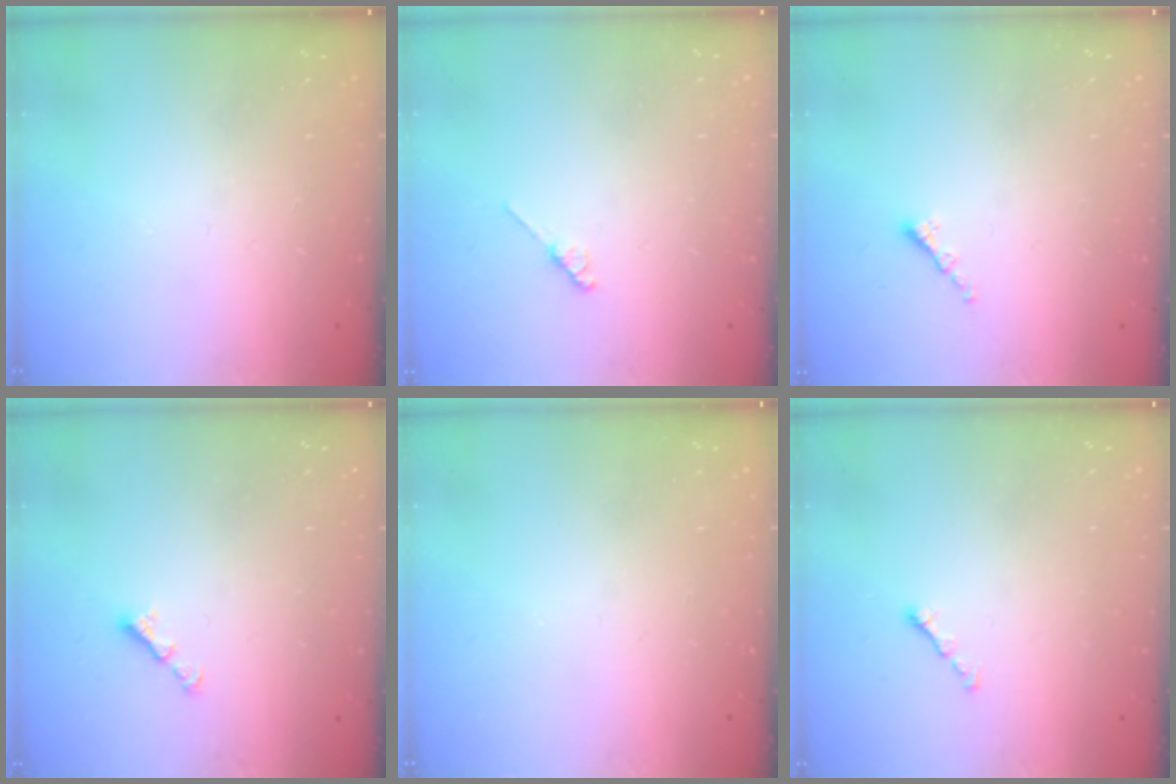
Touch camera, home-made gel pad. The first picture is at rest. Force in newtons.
{"total": 2.0, "press": 1.9, "slide": 0.3}
{"total": 0.8, "press": 0.8, "slide": 0.2}
{"total": 2.8, "press": 2.7, "slide": 0.5}
{"total": 0.0}
{"total": 0.8, "press": 0.6, "slide": 0.4}